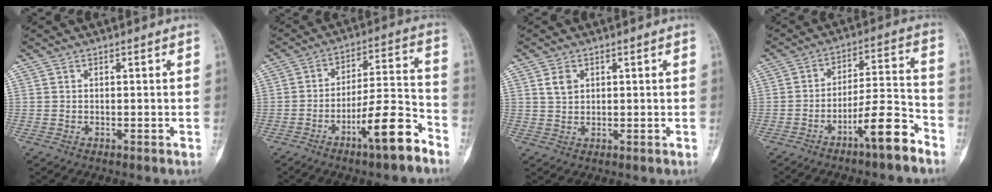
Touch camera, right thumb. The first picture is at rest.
{"total": 12.5, "force": [-7.6, 2.6, 9.6], "torque": [-0.153, 0.065, -0.124]}
{"total": 2.8, "force": [1.2, 1.9, 1.6], "torque": [-0.022, -0.002, 0.028]}
{"total": 10.8, "force": [-7.0, 2.0, 8.0], "torque": [-0.130, 0.063, -0.116]}